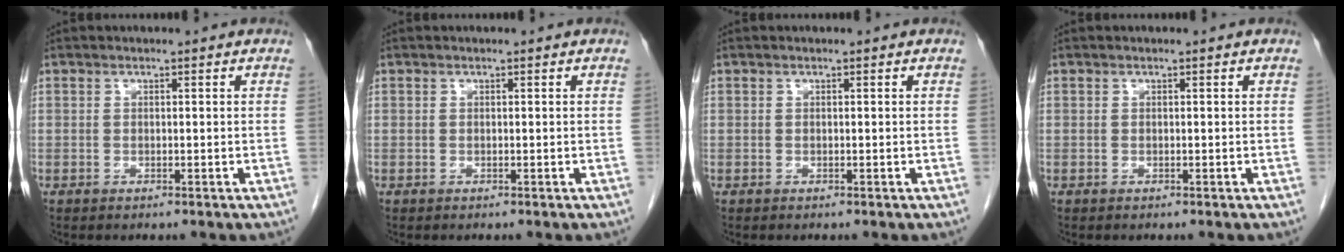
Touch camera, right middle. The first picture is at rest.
{"total": 0.0}
{"total": 0.0}
{"total": 0.0}